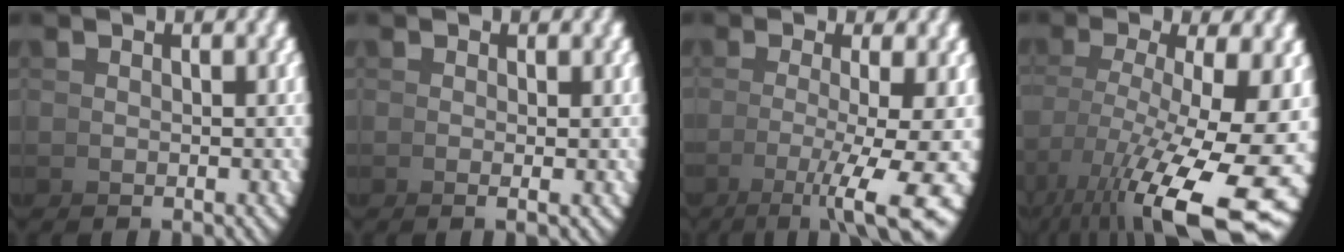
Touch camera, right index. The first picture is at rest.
{"total": 0.8, "force": [-0.1, -0.1, 0.8], "torque": [-0.023, -0.004, 0.000]}
{"total": 7.7, "force": [-2.0, 2.2, 7.1], "torque": [-0.101, -0.018, -0.017]}
{"total": 12.5, "force": [-3.5, 6.1, 10.4], "torque": [-0.150, -0.054, -0.017]}